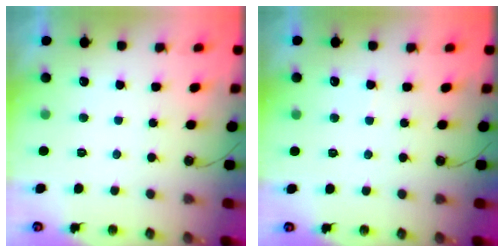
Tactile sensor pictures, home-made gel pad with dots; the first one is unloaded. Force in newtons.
{"total": 2.7, "press": 2.7, "slide": 0.3}